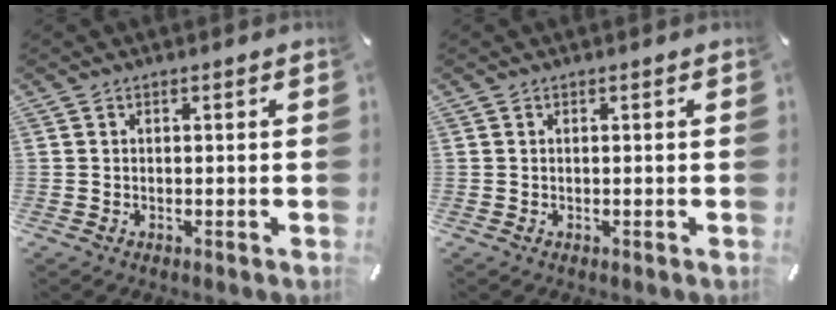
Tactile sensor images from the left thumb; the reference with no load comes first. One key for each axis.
{"total": 0.0}